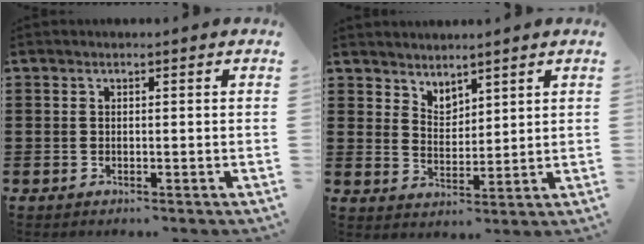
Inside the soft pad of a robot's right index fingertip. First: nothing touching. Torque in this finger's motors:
{"motor_torque": [-0.39, 0.26, -0.02, 0.01]}